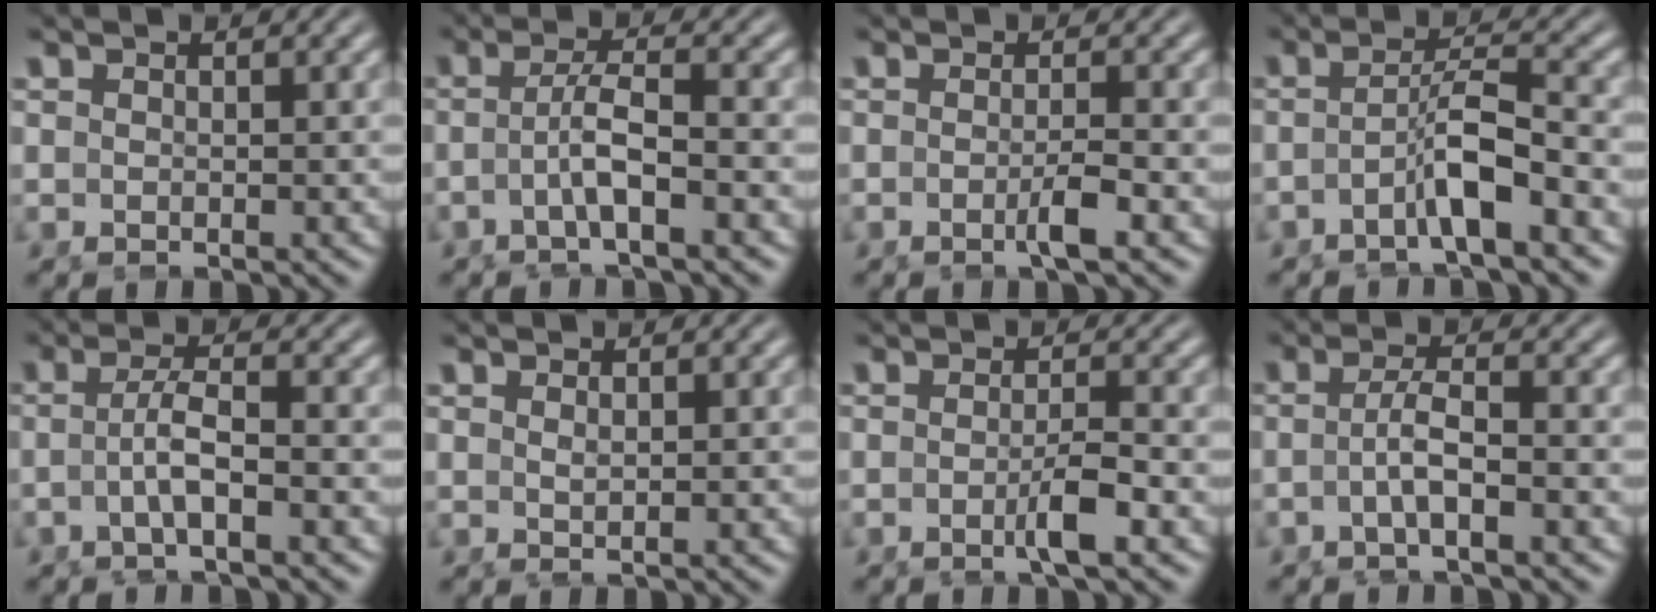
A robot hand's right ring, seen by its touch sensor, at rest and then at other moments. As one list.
[{"total": 3.1, "force": [-1.3, 0.1, 2.8], "torque": [-0.057, -0.007, -0.018]}, {"total": 1.9, "force": [-1.0, -0.5, 1.5], "torque": [-0.019, 0.000, -0.020]}, {"total": 3.4, "force": [-1.7, -0.1, 2.9], "torque": [-0.047, -0.008, -0.024]}, {"total": 3.0, "force": [-1.3, 0.1, 2.7], "torque": [-0.056, -0.007, -0.018]}, {"total": 0.9, "force": [0.2, -0.8, 0.4], "torque": [-0.006, -0.009, 0.015]}, {"total": 2.4, "force": [-1.2, -0.4, 2.0], "torque": [-0.028, -0.001, -0.023]}, {"total": 2.8, "force": [-1.4, -0.1, 2.5], "torque": [-0.052, -0.007, -0.020]}]